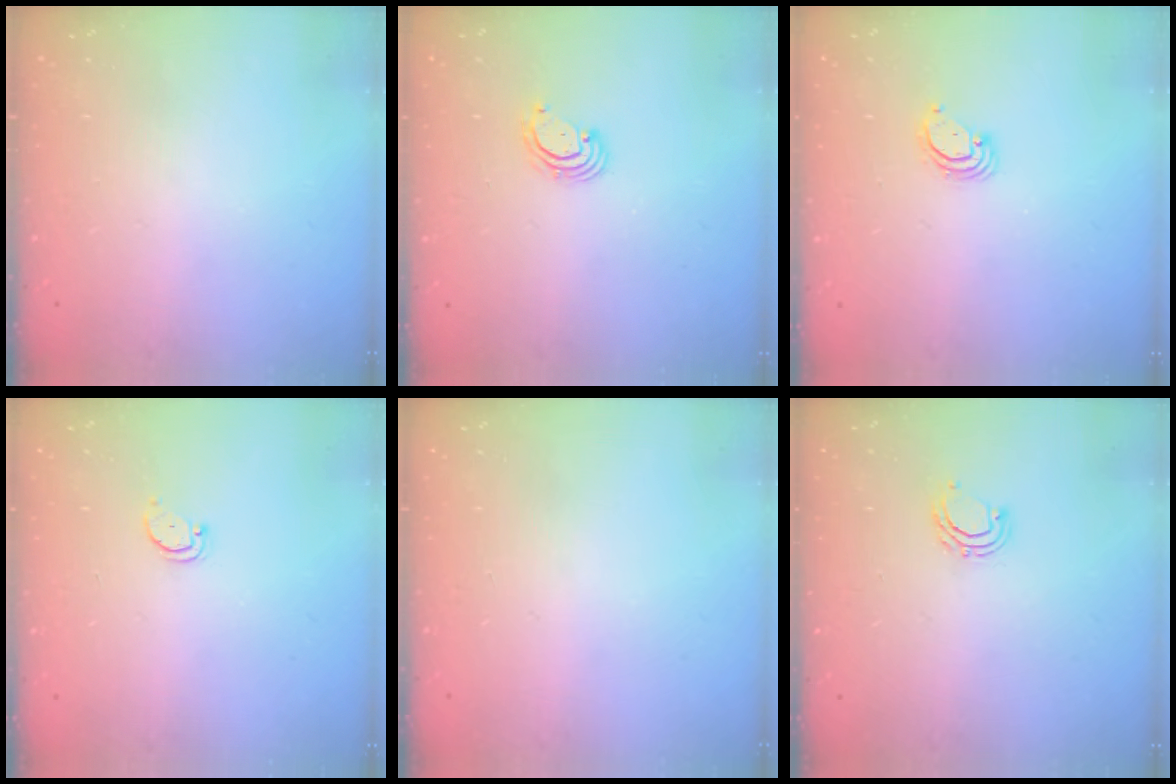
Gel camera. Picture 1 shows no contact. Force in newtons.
{"total": 2.5, "press": 2.5, "slide": 0.3}
{"total": 2.9, "press": 2.9, "slide": 0.3}
{"total": 2.5, "press": 2.4, "slide": 0.4}
{"total": 0.0}
{"total": 5.2, "press": 5.0, "slide": 1.2}